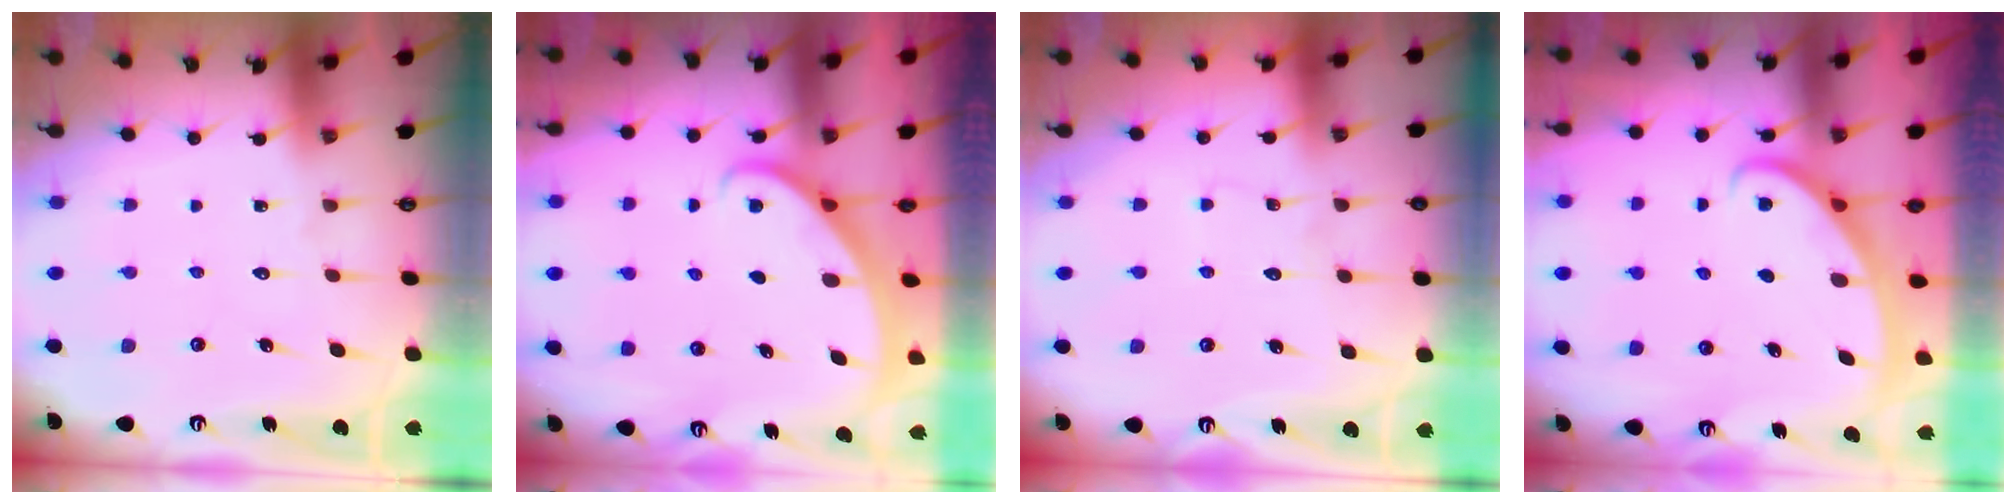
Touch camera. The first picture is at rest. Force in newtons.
{"total": 1.7, "press": 1.7, "slide": 0.1}
{"total": 4.5, "press": 4.5, "slide": 0.3}
{"total": 3.0, "press": 3.0, "slide": 0.1}